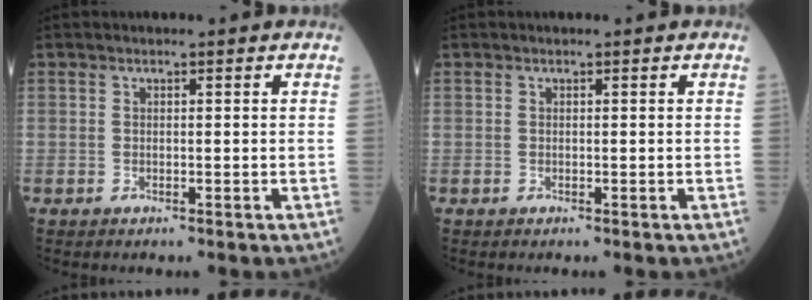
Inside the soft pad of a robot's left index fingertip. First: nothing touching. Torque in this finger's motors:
{"motor_torque": [0.00, 0.00, 0.00, 0.00]}